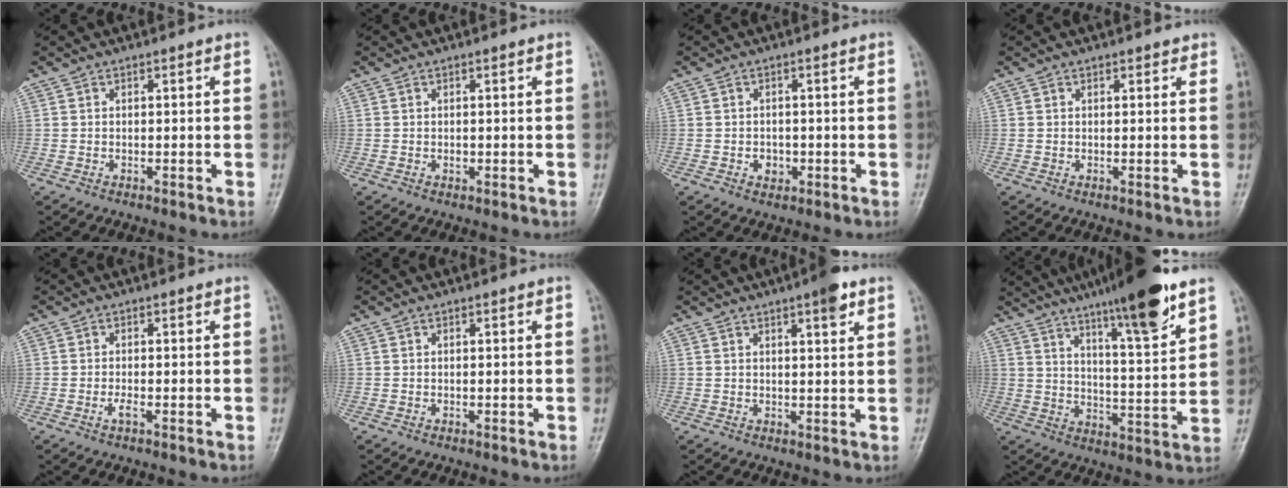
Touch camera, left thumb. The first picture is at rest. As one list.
[{"total": 0.8, "force": [0.2, 0.5, 0.6], "torque": [-0.007, 0.000, 0.005]}, {"total": 2.3, "force": [-0.6, 1.9, 1.1], "torque": [-0.006, 0.003, -0.006]}, {"total": 1.3, "force": [0.9, 0.7, 0.5], "torque": [0.001, -0.004, 0.007]}, {"total": 1.3, "force": [-0.4, 0.3, 1.2], "torque": [-0.021, -0.001, -0.009]}, {"total": 0.0}, {"total": 4.6, "force": [2.8, 0.9, 3.5], "torque": [-0.045, -0.011, 0.036]}, {"total": 16.8, "force": [11.4, 1.9, 12.3], "torque": [-0.178, -0.058, 0.179]}]